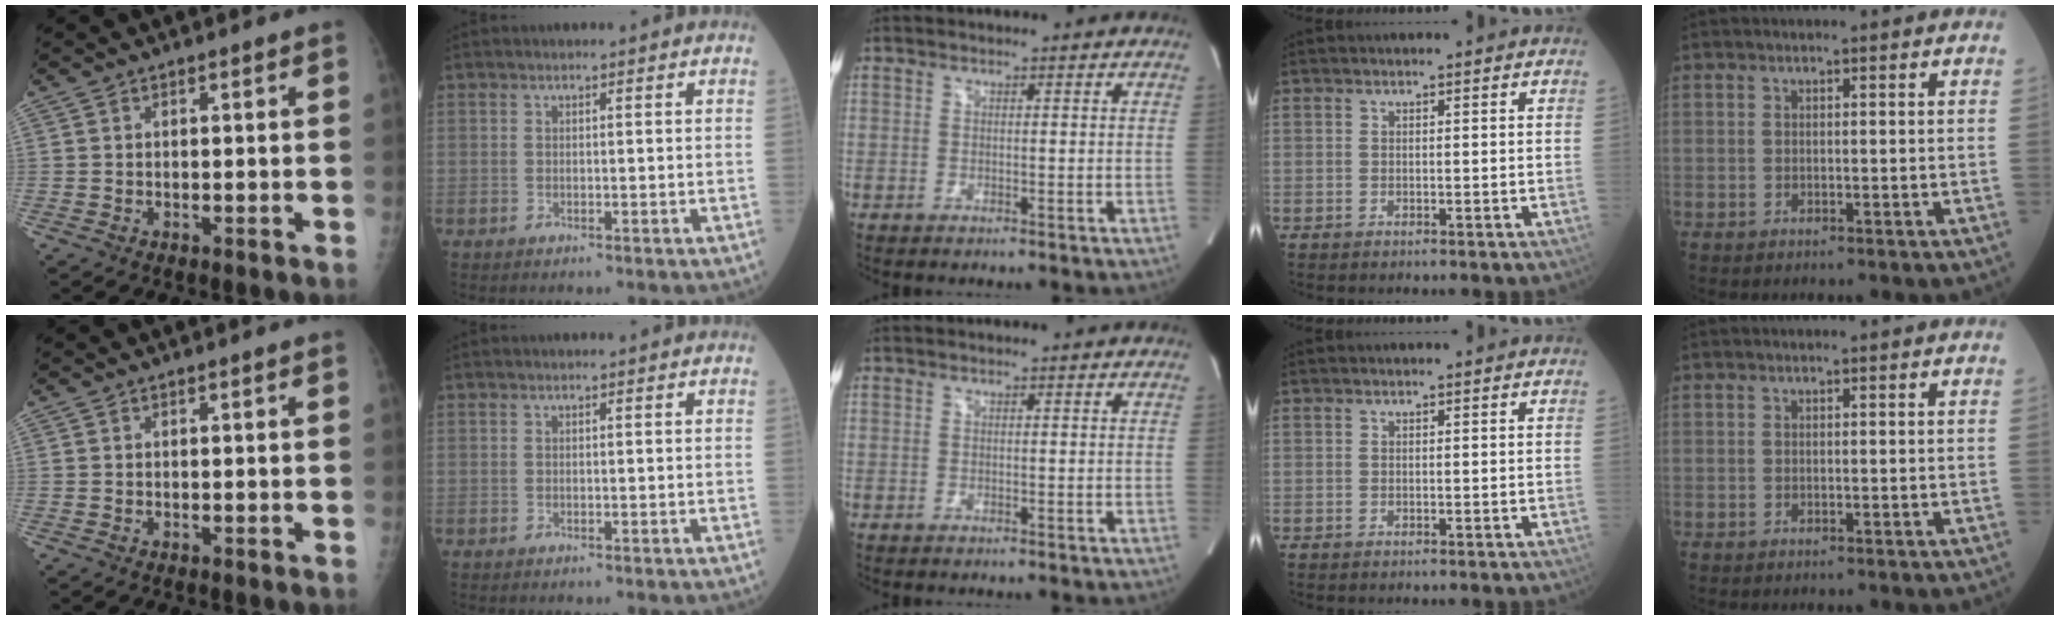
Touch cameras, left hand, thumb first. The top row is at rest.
{}